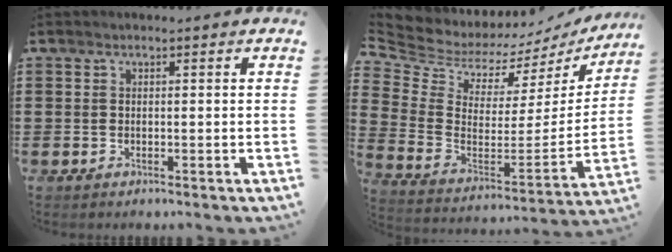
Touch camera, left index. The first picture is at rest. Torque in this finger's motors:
{"motor_torque": [2.14, 0.00, 0.29, -0.01]}